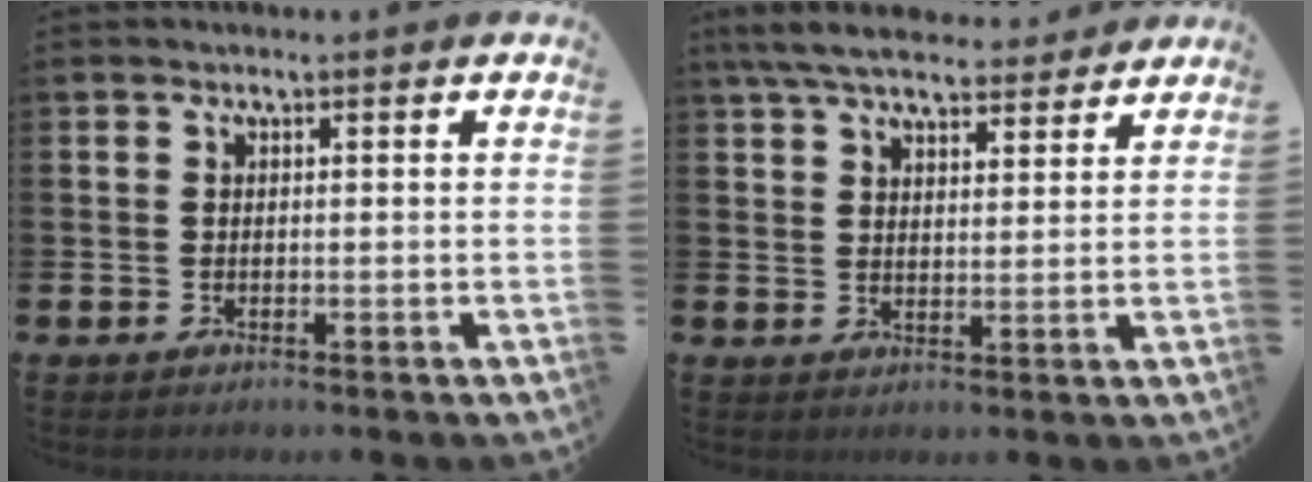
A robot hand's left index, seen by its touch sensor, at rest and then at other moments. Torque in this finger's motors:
{"motor_torque": [1.07, -1.07, 0.37, 0.22]}